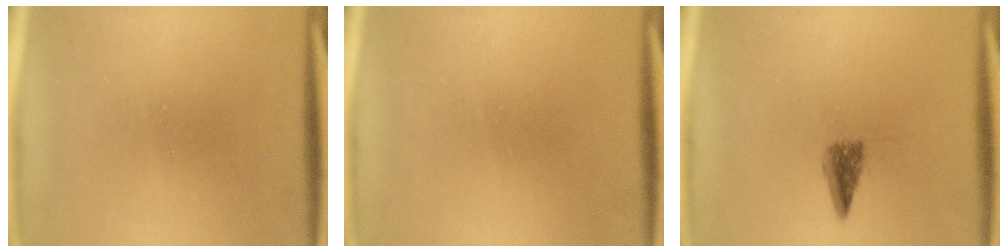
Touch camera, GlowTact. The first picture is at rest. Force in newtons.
{"total": 1.6}
{"total": 2.7}